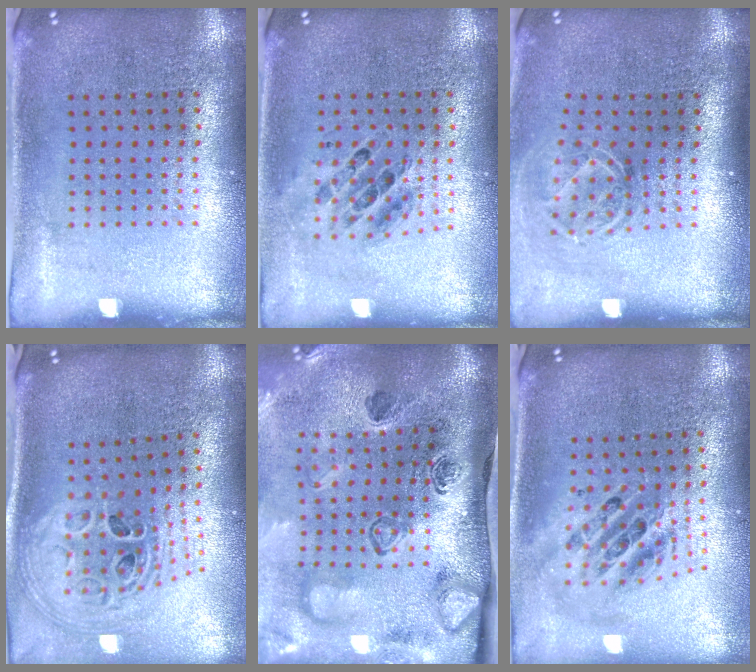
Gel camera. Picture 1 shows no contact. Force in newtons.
{"total": 0.7, "press": 0.7, "slide": 0.2}
{"total": 1.7, "press": 1.3, "slide": 1.2}
{"total": 2.3, "press": 1.7, "slide": 1.6}
{"total": 4.8, "press": 3.3, "slide": 3.5}
{"total": 2.2, "press": 1.7, "slide": 1.4}